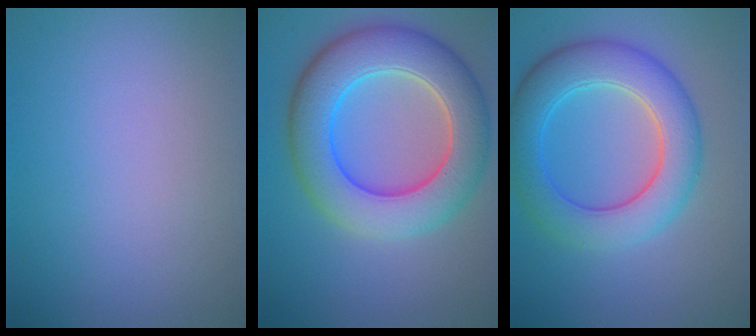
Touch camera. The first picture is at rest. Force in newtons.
{"total": 9.4, "press": 9.4, "slide": 0.5}
{"total": 6.9, "press": 6.9, "slide": 0.2}